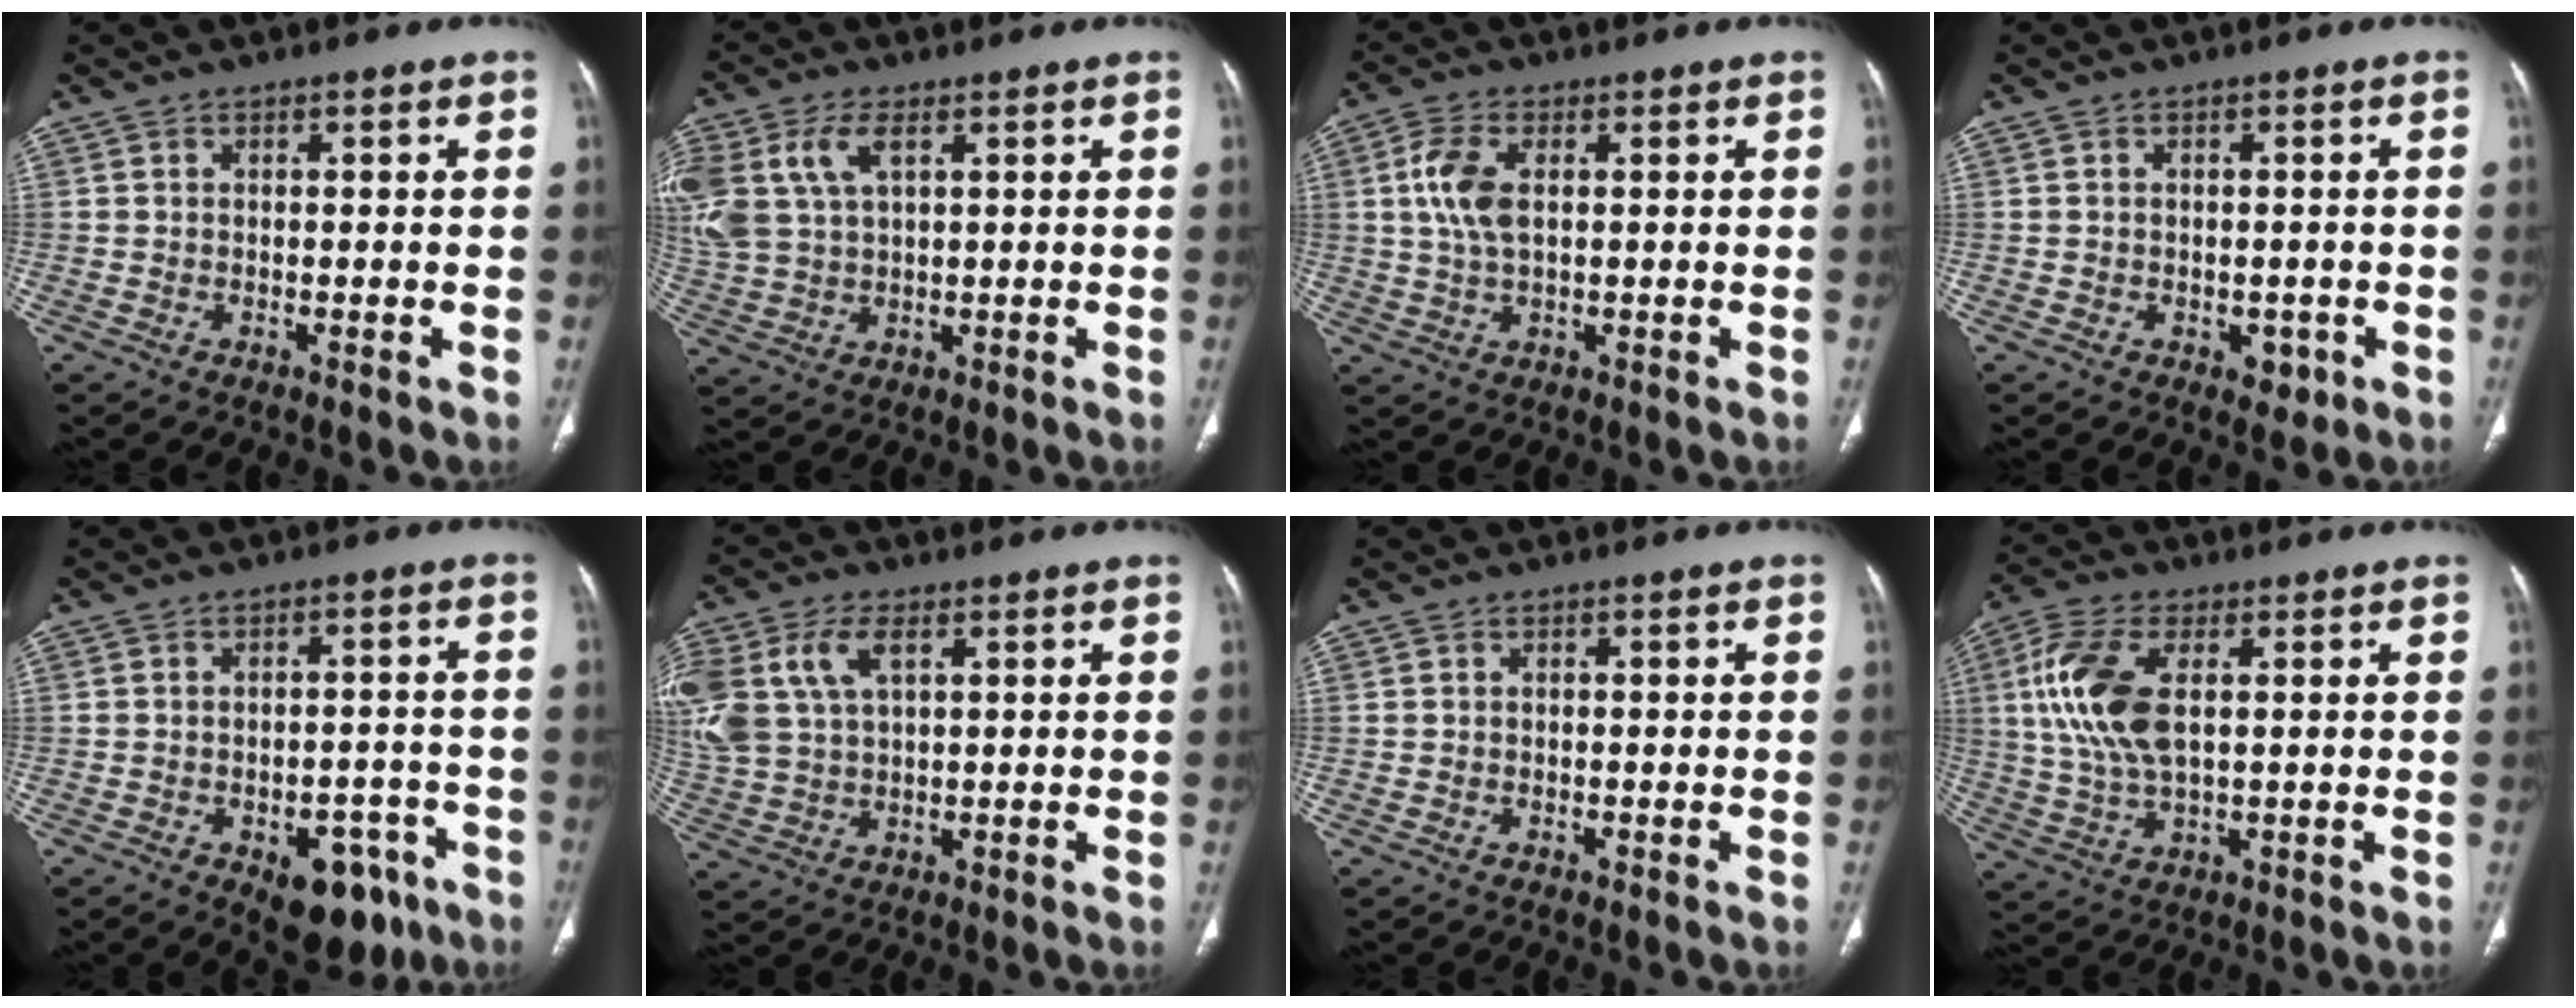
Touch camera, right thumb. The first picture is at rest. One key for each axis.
{"total": 12.4, "fx": 4.4, "fy": 7.3, "fz": 9.0, "tx": -0.226, "ty": 0.003, "tz": 0.094}
{"total": 7.1, "fx": 1.3, "fy": 3.7, "fz": 5.9, "tx": -0.135, "ty": 0.004, "tz": 0.026}
{"total": 2.8, "fx": -1.0, "fy": 1.9, "fz": 1.7, "tx": -0.005, "ty": 0.002, "tz": -0.007}
{"total": 11.0, "fx": -6.0, "fy": 6.1, "fz": 6.9, "tx": -0.051, "ty": 0.033, "tz": -0.075}
{"total": 14.3, "fx": 4.7, "fy": 8.7, "fz": 10.3, "tx": -0.258, "ty": 0.005, "tz": 0.097}
{"total": 0.0}
{"total": 12.9, "fx": 2.6, "fy": 6.4, "fz": 10.9, "tx": -0.246, "ty": 0.001, "tz": 0.053}